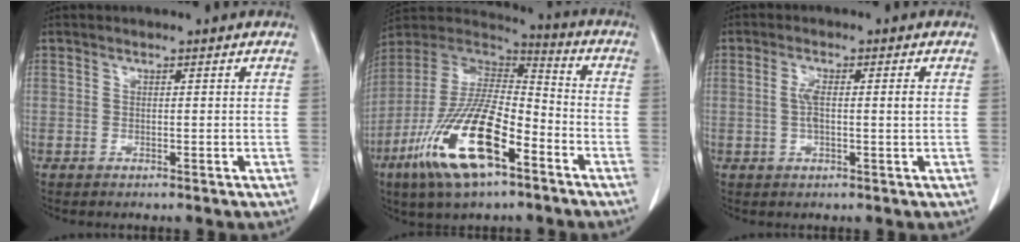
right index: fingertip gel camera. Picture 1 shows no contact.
{"total": 18.5, "force": [-8.9, 5.5, 15.2], "torque": [-0.311, -0.015, -0.160]}
{"total": 3.6, "force": [0.2, 0.6, 3.6], "torque": [-0.072, 0.004, 0.004]}